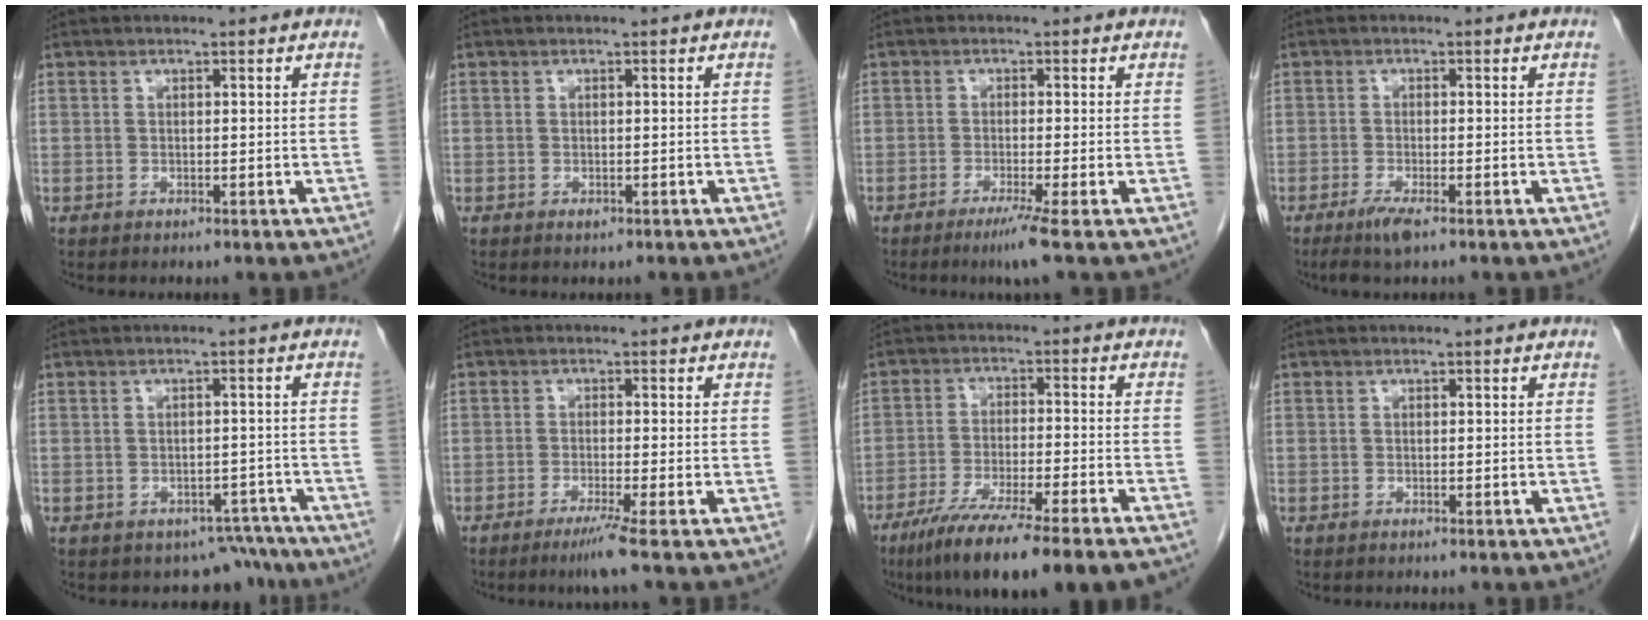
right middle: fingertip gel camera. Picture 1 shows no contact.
{"total": 0.5, "force": [-0.3, 0.3, 0.3], "torque": [-0.006, 0.000, -0.001]}
{"total": 3.7, "force": [-2.2, -1.0, 2.7], "torque": [-0.047, -0.013, -0.043]}
{"total": 3.0, "force": [-2.0, 0.3, 2.2], "torque": [-0.048, -0.007, -0.037]}
{"total": 5.1, "force": [-4.2, 2.9, 0.1], "torque": [0.022, 0.021, -0.048]}
{"total": 3.5, "force": [-2.2, -1.2, 2.4], "torque": [-0.043, -0.011, -0.045]}
{"total": 16.0, "force": [-12.1, 0.4, 10.5], "torque": [-0.157, -0.043, -0.192]}
{"total": 0.0}